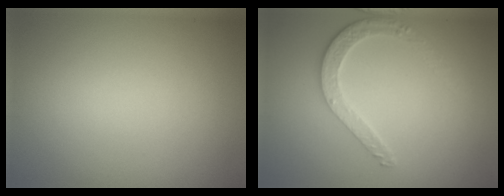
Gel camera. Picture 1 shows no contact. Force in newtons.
{"total": 2.7, "press": 2.6, "slide": 0.7}